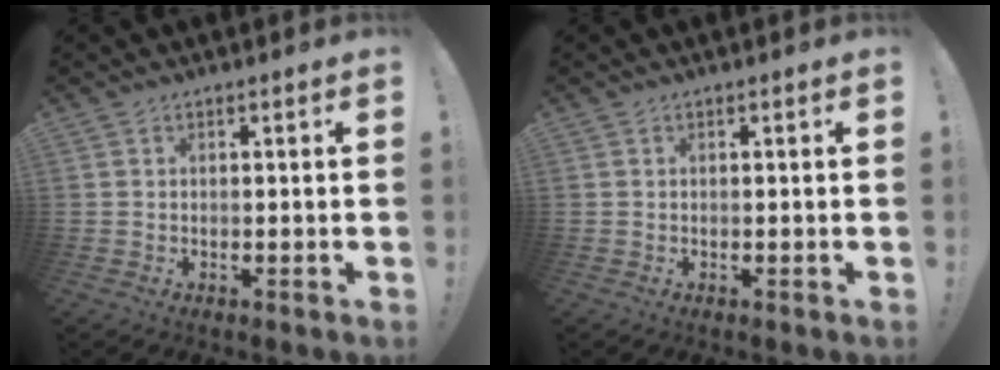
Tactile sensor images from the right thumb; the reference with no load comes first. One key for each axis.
{"total": 0.0}